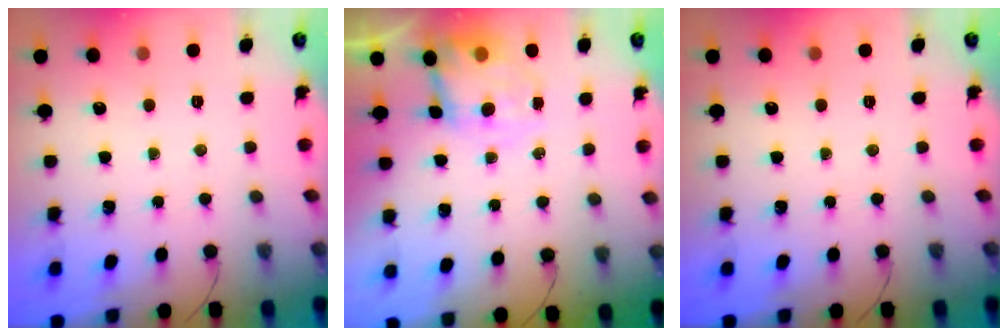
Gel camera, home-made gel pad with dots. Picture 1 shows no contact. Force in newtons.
{"total": 7.1, "press": 7.0, "slide": 1.5}
{"total": 0.0}